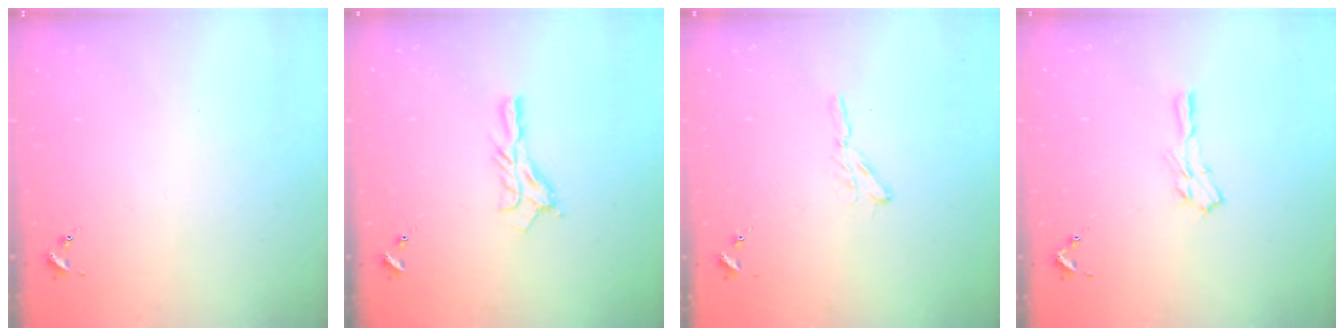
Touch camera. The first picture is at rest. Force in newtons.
{"total": 9.5, "press": 9.5, "slide": 0.4}
{"total": 2.9, "press": 2.9, "slide": 0.3}
{"total": 5.1, "press": 5.1, "slide": 0.6}